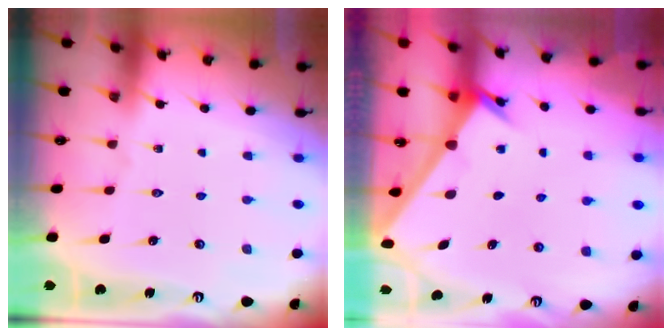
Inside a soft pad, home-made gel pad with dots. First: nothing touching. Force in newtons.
{"total": 2.3, "press": 2.3, "slide": 0.2}